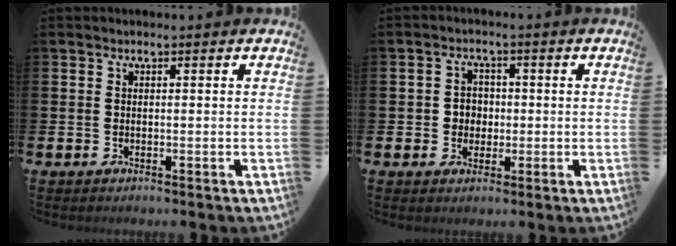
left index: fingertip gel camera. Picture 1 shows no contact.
{"total": 2.8, "force": [0.1, 2.7, 0.6], "torque": [-0.012, 0.006, -0.007]}